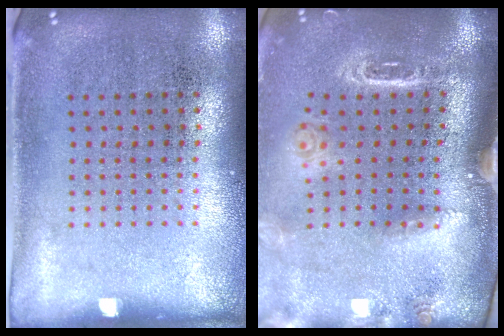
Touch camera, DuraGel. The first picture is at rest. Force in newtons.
{"total": 1.9, "press": 1.7, "slide": 0.9}